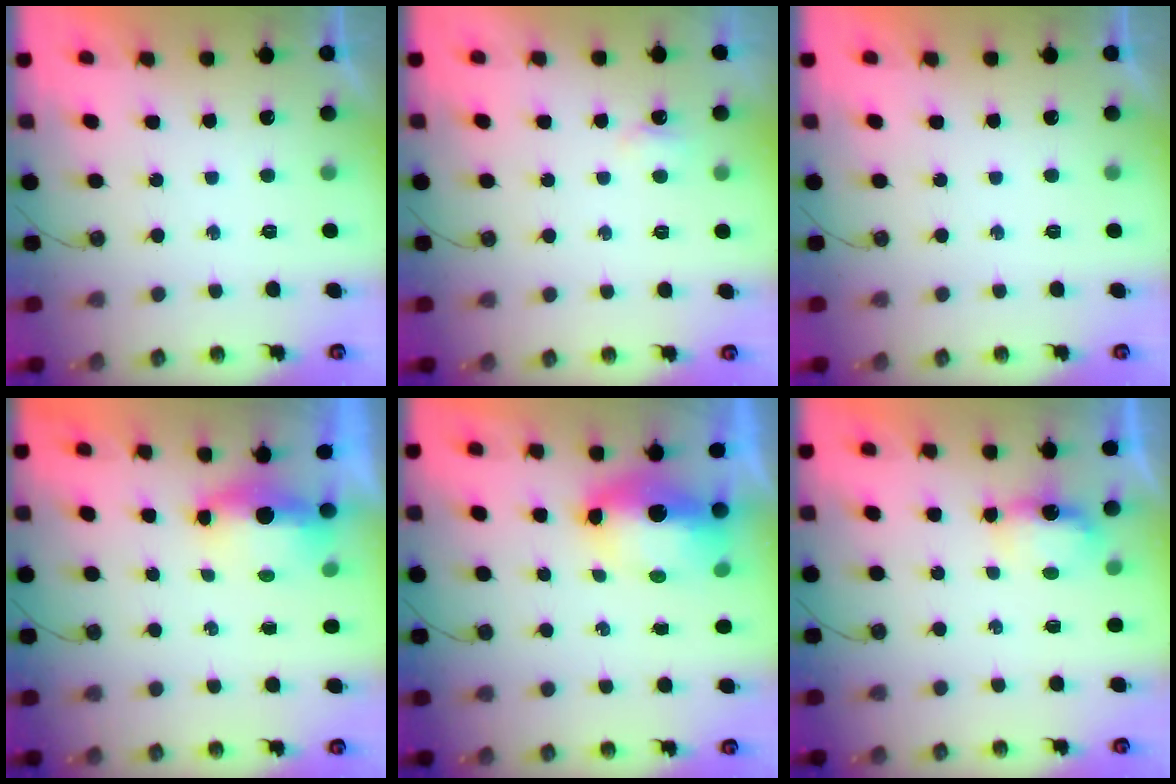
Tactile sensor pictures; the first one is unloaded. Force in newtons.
{"total": 2.7, "press": 2.6, "slide": 0.5}
{"total": 0.0}
{"total": 7.1, "press": 5.6, "slide": 4.5}
{"total": 8.4, "press": 8.3, "slide": 1.4}
{"total": 4.1, "press": 4.1, "slide": 0.5}